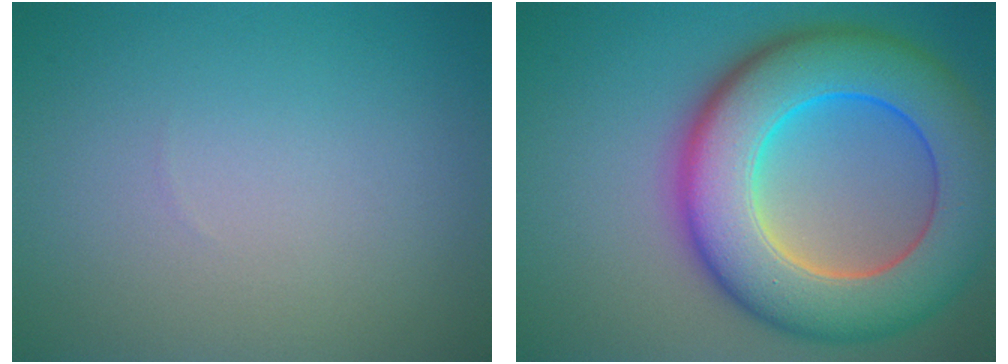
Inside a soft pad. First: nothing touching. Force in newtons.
{"total": 12.5, "press": 12.5, "slide": 0.3}